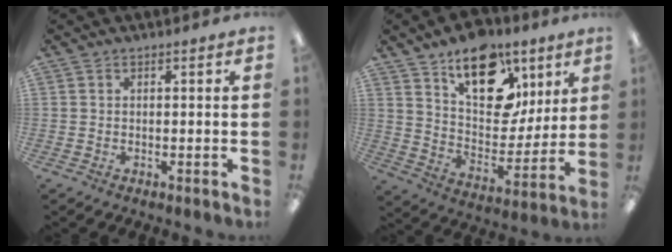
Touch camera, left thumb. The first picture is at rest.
{"total": 19.6, "force": [11.5, 11.1, 11.3], "torque": [-0.163, -0.061, 0.202]}